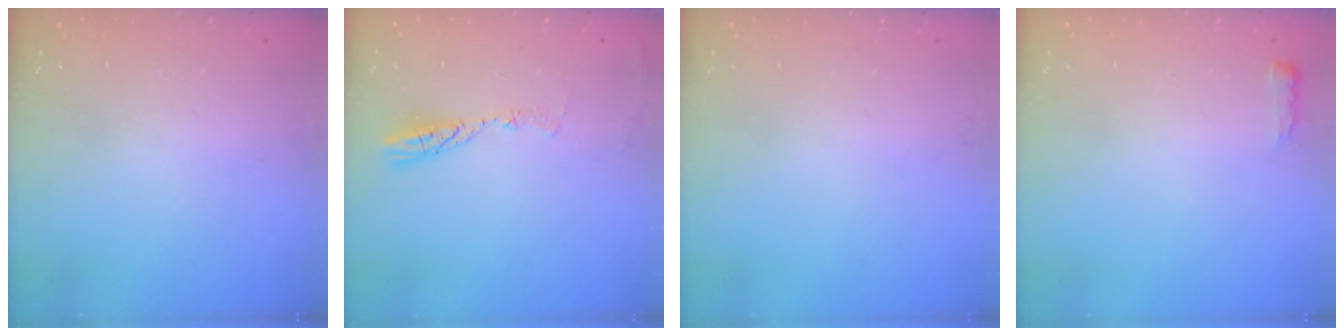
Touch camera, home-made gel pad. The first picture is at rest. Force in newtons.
{"total": 7.3, "press": 7.3, "slide": 0.8}
{"total": 0.0}
{"total": 3.7, "press": 3.6, "slide": 0.5}